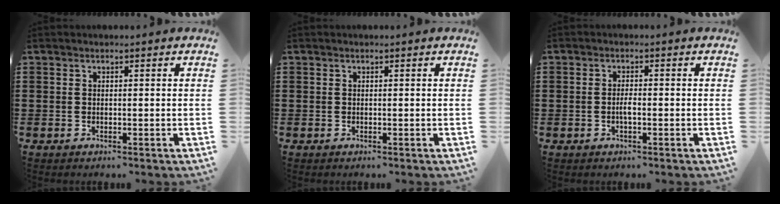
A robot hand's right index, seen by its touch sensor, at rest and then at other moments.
{"total": 0.0}
{"total": 1.7, "force": [-0.5, 0.6, 1.5], "torque": [-0.029, 0.001, -0.009]}